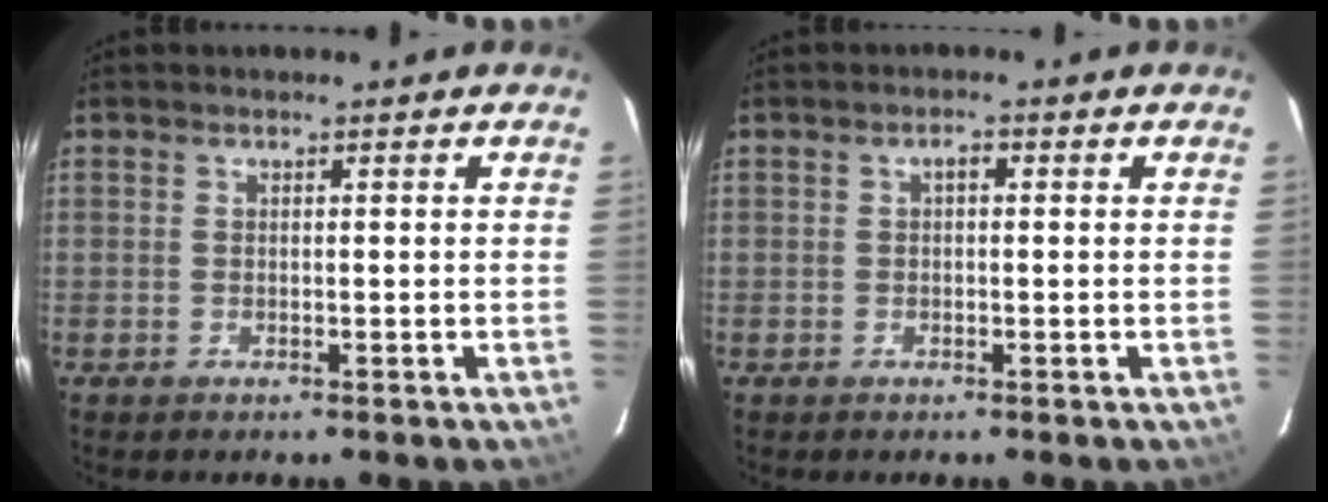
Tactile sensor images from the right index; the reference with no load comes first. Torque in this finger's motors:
{"motor_torque": [0.04, -0.03, 0.01, 0.03]}